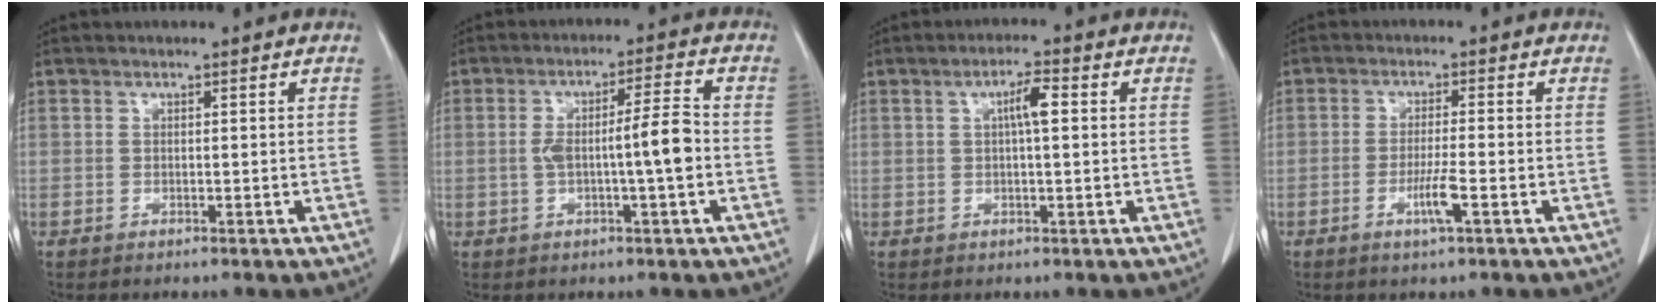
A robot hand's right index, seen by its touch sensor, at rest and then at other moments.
{"total": 7.0, "force": [-1.0, 0.2, 6.9], "torque": [-0.123, 0.012, -0.016]}
{"total": 3.7, "force": [0.8, 0.5, 3.6], "torque": [-0.062, 0.007, 0.010]}
{"total": 4.1, "force": [-1.7, -0.1, 3.7], "torque": [-0.071, -0.007, -0.032]}